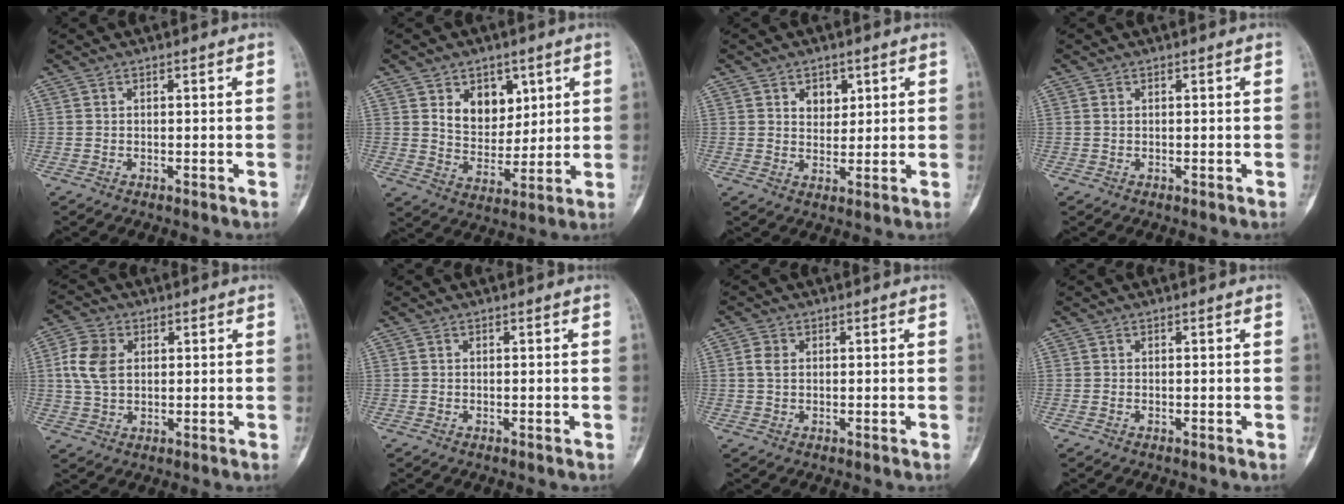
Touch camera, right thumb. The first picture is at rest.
{"total": 9.6, "force": [4.0, 6.8, 5.4], "torque": [-0.049, -0.029, 0.076]}
{"total": 4.1, "force": [1.9, 3.0, 2.0], "torque": [-0.008, -0.012, 0.031]}
{"total": 0.6, "force": [0.2, 0.4, 0.4], "torque": [-0.009, 0.001, 0.003]}
{"total": 7.4, "force": [1.4, 5.2, 5.1], "torque": [-0.102, 0.006, 0.027]}
{"total": 0.0}
{"total": 2.4, "force": [0.4, 1.7, 1.6], "torque": [-0.032, 0.003, 0.008]}
{"total": 0.0}